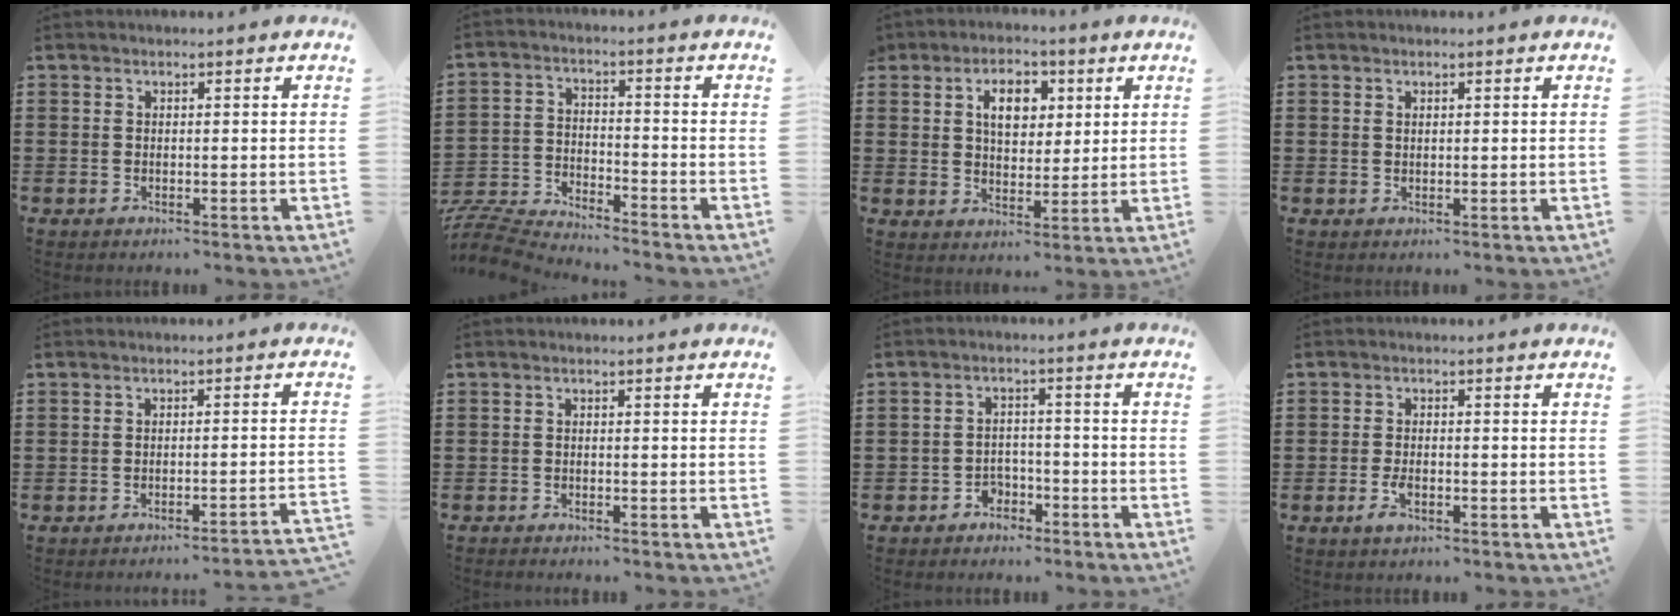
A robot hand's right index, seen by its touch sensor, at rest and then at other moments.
{"total": 6.7, "force": [-6.6, 0.2, 0.6], "torque": [-0.039, -0.003, -0.141]}
{"total": 6.1, "force": [2.6, 4.2, 3.5], "torque": [-0.062, 0.009, 0.041]}
{"total": 0.7, "force": [0.4, 0.4, 0.3], "torque": [-0.006, 0.003, 0.008]}
{"total": 2.5, "force": [-2.2, -0.5, 1.0], "torque": [-0.018, -0.005, -0.047]}
{"total": 0.9, "force": [-0.9, 0.0, 0.0], "torque": [-0.001, 0.000, -0.019]}
{"total": 2.7, "force": [-2.2, 1.6, 0.4], "torque": [-0.017, -0.001, -0.046]}
{"total": 2.7, "force": [-1.1, 1.0, 2.3], "torque": [-0.058, -0.010, -0.023]}